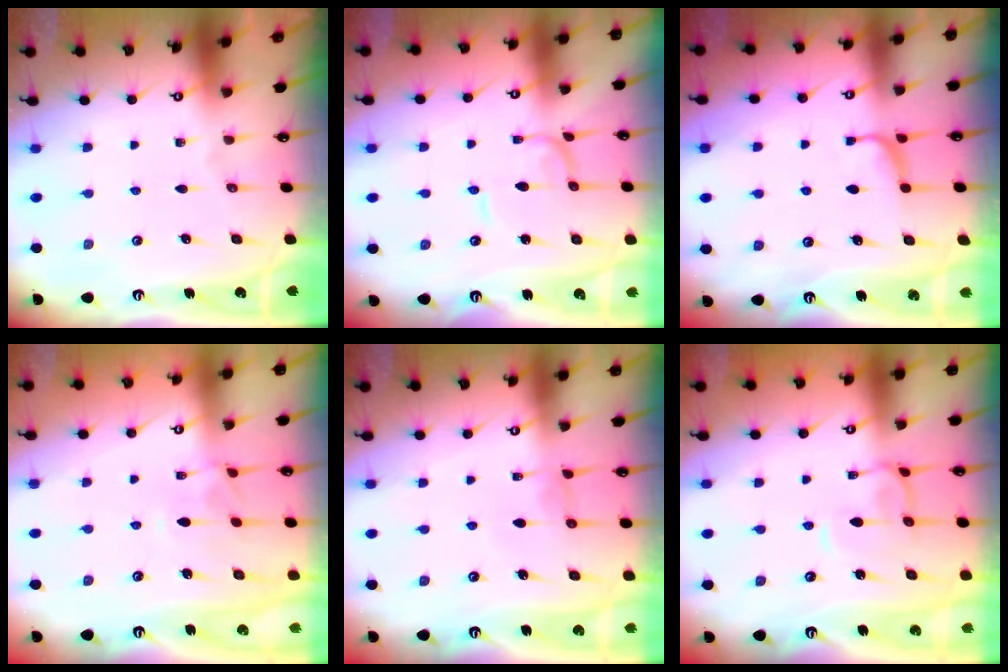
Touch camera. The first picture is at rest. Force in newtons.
{"total": 1.3, "press": 1.3, "slide": 0.1}
{"total": 2.0, "press": 1.9, "slide": 0.4}
{"total": 2.6, "press": 2.5, "slide": 0.6}
{"total": 0.6, "press": 0.4, "slide": 0.5}
{"total": 1.4, "press": 1.3, "slide": 0.4}